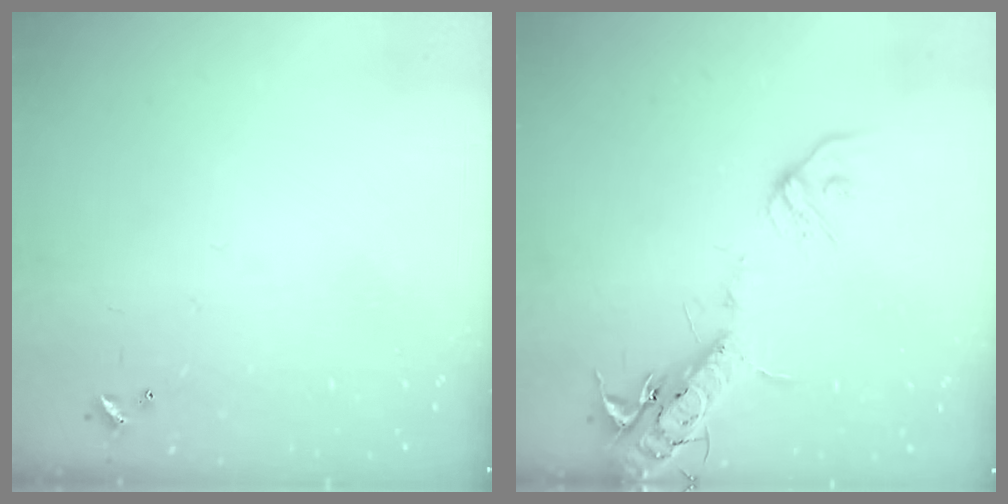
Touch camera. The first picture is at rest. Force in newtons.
{"total": 16.3, "press": 16.0, "slide": 3.3}